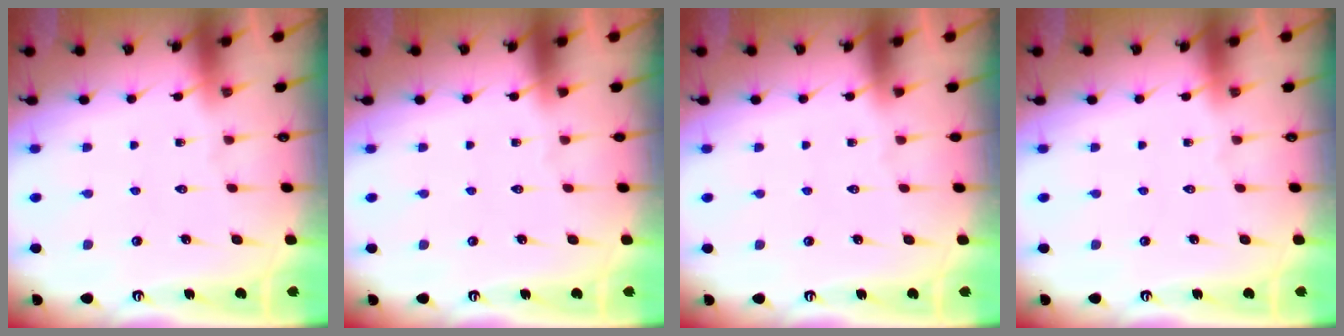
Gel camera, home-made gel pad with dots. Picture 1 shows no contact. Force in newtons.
{"total": 0.0}
{"total": 0.0}
{"total": 0.0}